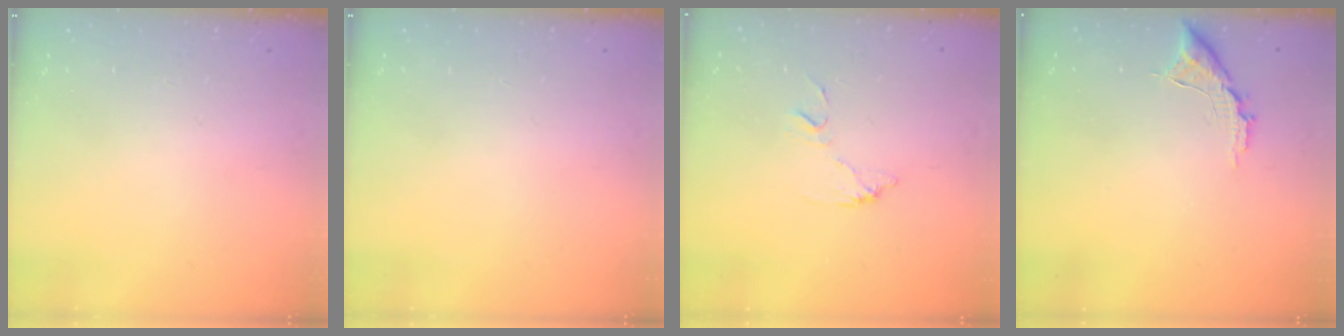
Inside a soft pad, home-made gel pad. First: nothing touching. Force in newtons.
{"total": 0.0}
{"total": 7.6, "press": 7.6, "slide": 0.4}
{"total": 8.4, "press": 8.3, "slide": 0.5}